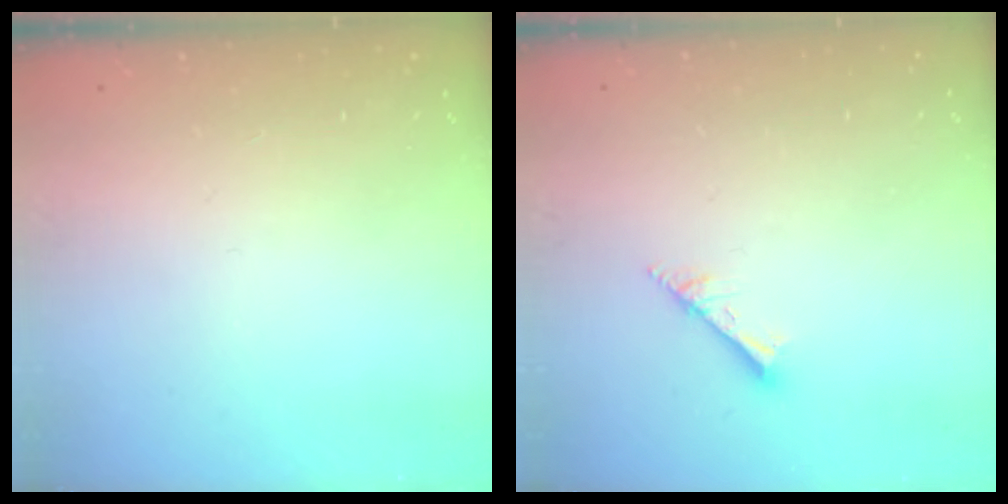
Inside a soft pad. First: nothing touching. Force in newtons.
{"total": 2.0, "press": 2.0, "slide": 0.1}